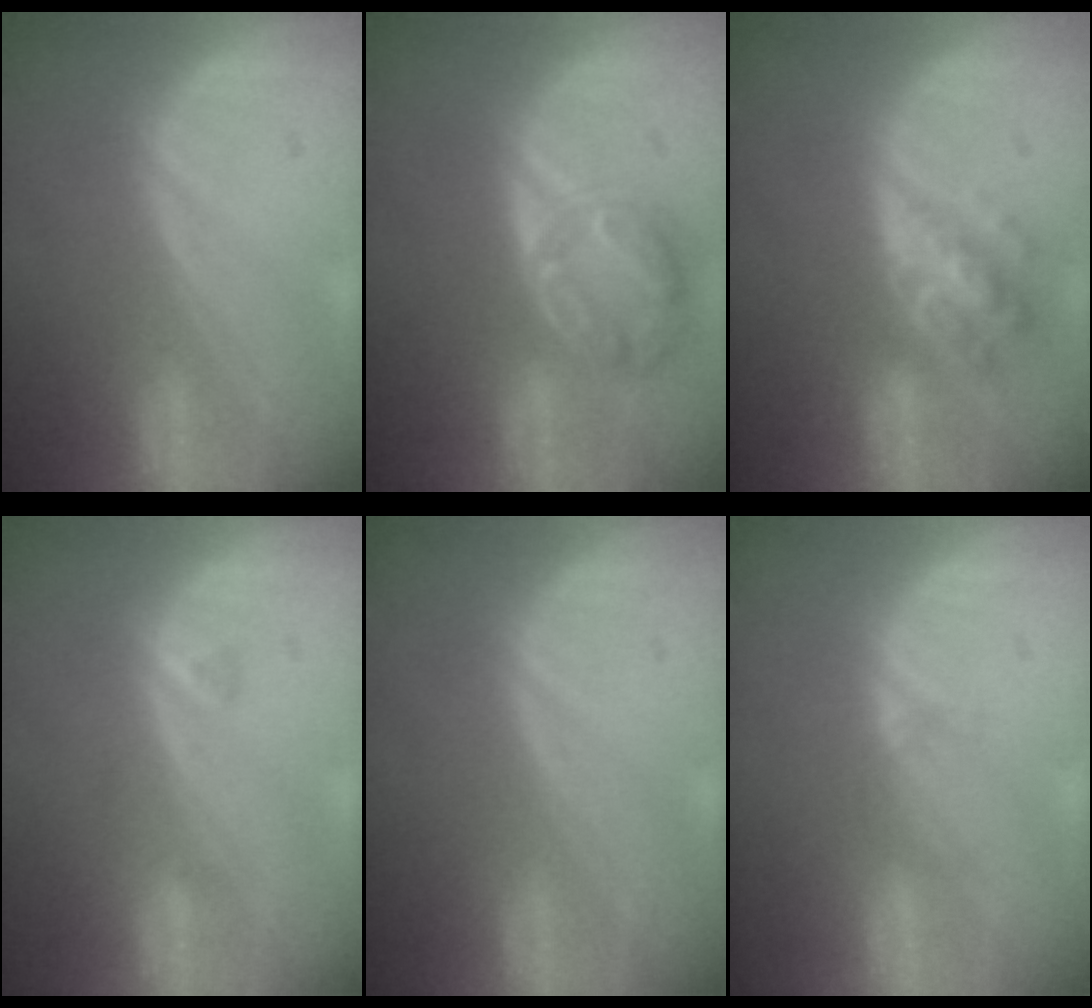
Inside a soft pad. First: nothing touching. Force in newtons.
{"total": 8.2, "press": 7.0, "slide": 4.3}
{"total": 6.4, "press": 5.8, "slide": 2.7}
{"total": 1.0, "press": 1.0, "slide": 0.2}
{"total": 0.0}
{"total": 1.3, "press": 1.2, "slide": 0.2}